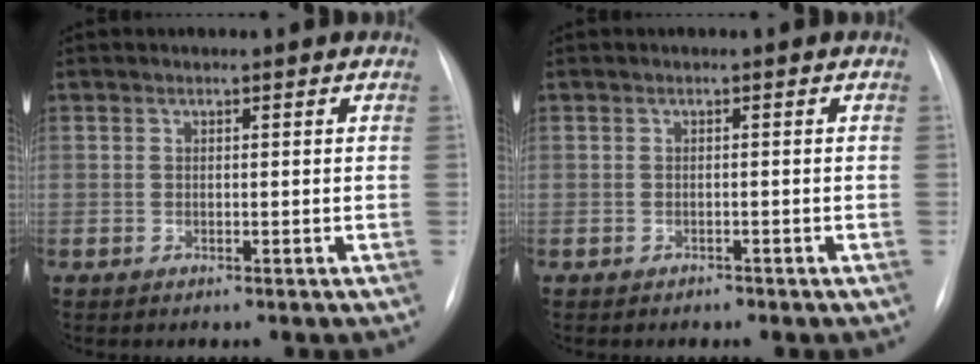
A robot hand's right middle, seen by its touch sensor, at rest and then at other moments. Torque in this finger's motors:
{"motor_torque": [0.08, -0.07, -0.01, 0.01]}